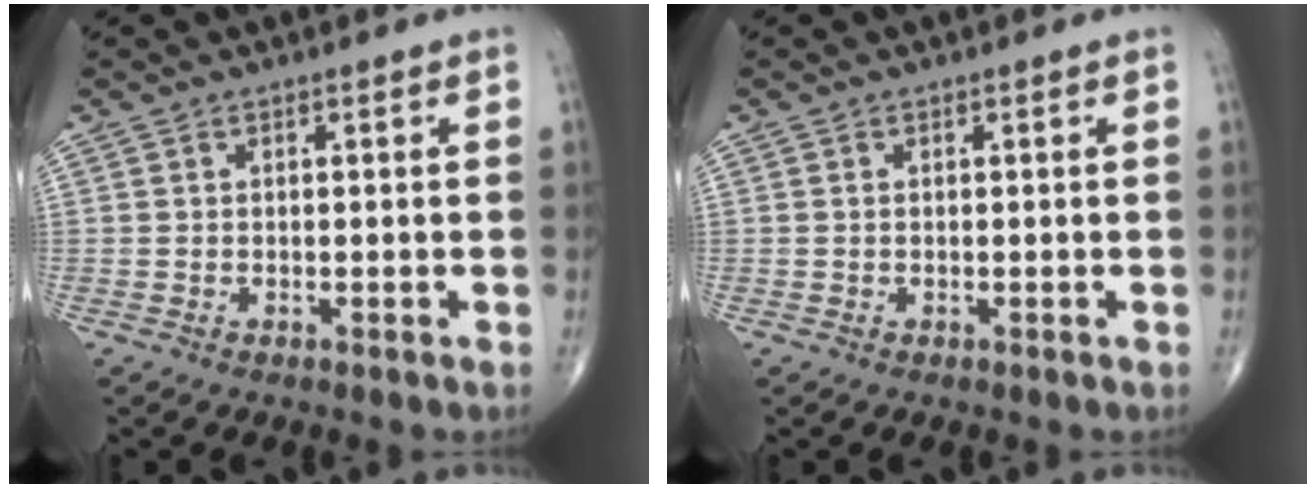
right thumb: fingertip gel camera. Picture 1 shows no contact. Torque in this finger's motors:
{"motor_torque": [-0.01, 0.00, -0.14, -0.01, 0.05]}